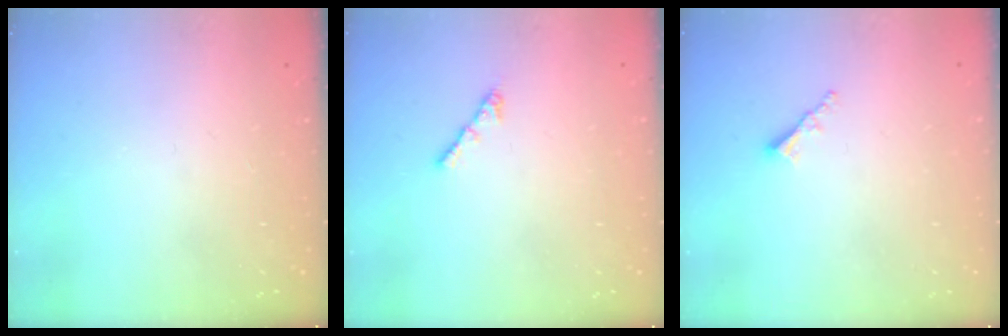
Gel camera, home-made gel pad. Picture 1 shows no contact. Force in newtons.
{"total": 3.1, "press": 3.0, "slide": 0.7}
{"total": 2.0, "press": 2.0, "slide": 0.5}